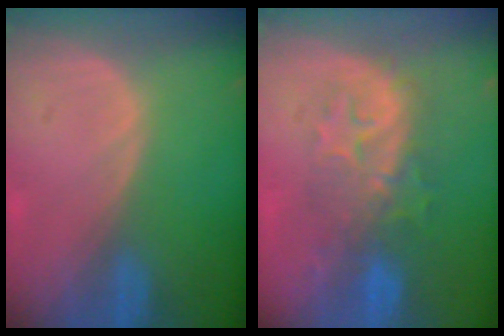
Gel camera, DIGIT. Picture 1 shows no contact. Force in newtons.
{"total": 7.9, "press": 7.7, "slide": 1.6}